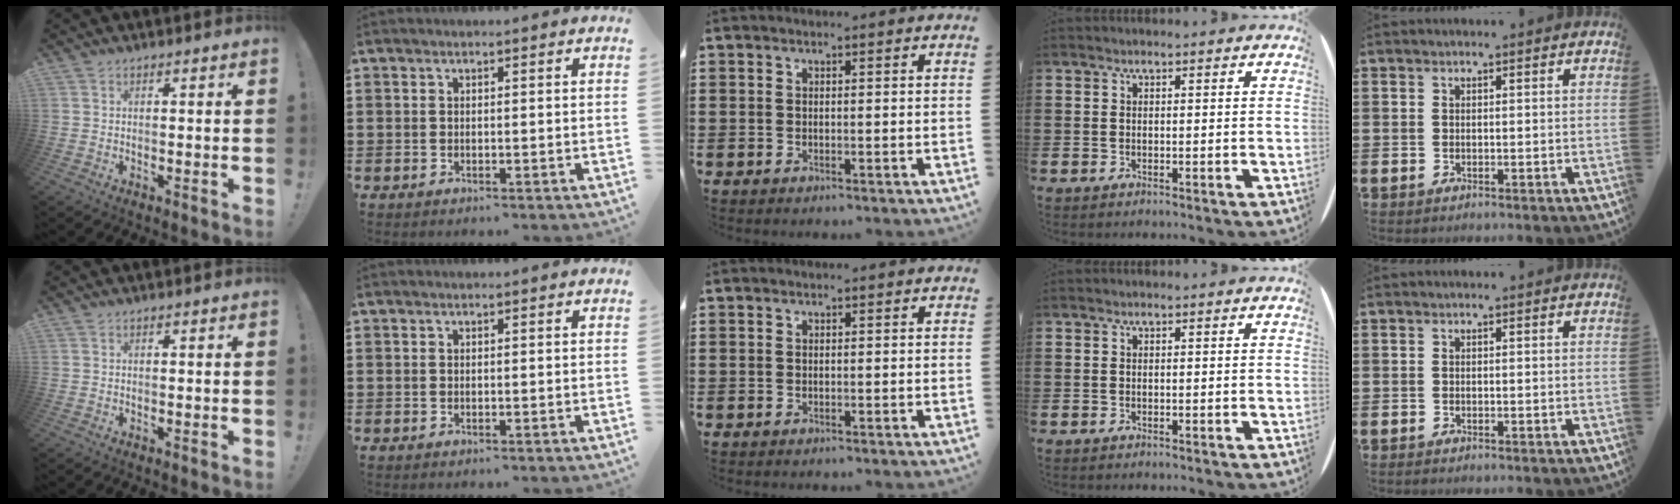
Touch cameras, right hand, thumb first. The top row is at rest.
{}